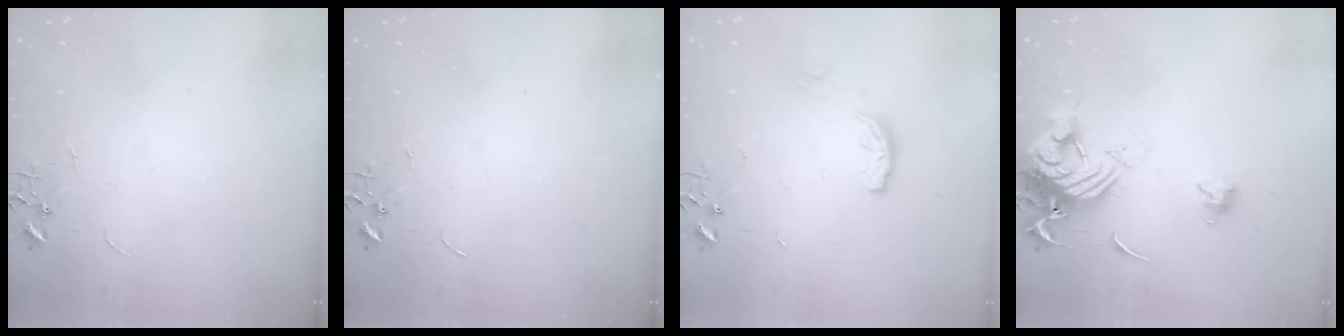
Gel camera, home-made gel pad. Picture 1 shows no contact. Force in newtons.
{"total": 0.0}
{"total": 6.2, "press": 6.2, "slide": 0.3}
{"total": 15.0, "press": 14.9, "slide": 1.6}